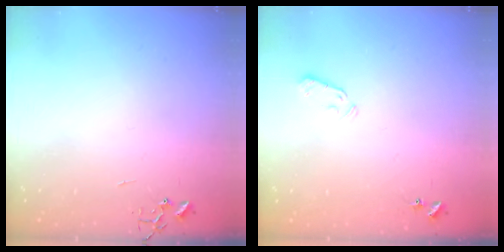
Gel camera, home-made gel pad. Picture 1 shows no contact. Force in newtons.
{"total": 3.8, "press": 3.7, "slide": 0.7}